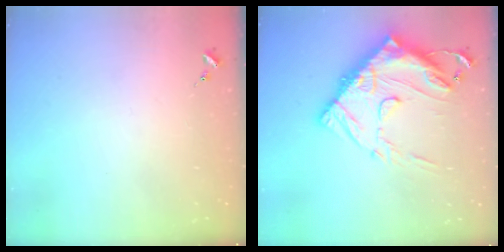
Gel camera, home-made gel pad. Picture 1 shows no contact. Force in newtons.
{"total": 21.5, "press": 21.4, "slide": 2.1}